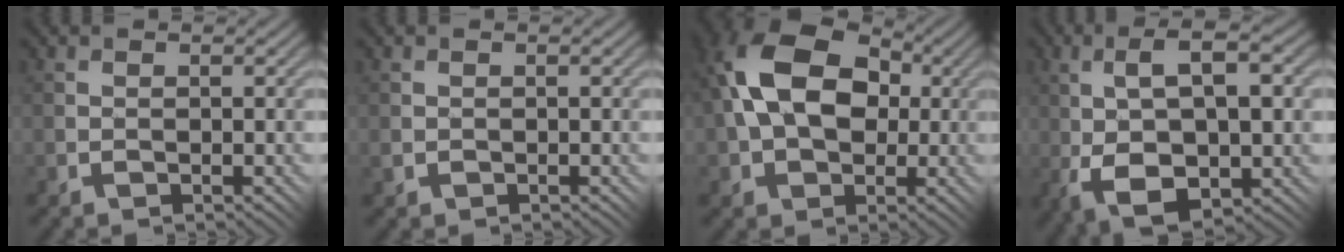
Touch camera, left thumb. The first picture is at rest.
{"total": 0.7, "force": [-0.1, 0.7, 0.2], "torque": [-0.007, -0.003, 0.000]}
{"total": 14.8, "force": [2.3, 10.0, 10.6], "torque": [-0.201, 0.015, 0.035]}
{"total": 11.3, "force": [0.2, 5.3, 10.0], "torque": [-0.187, -0.004, 0.008]}